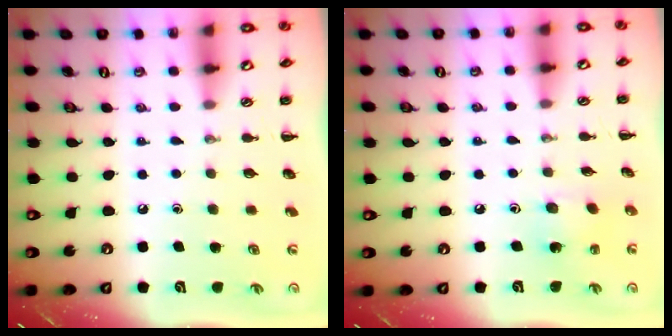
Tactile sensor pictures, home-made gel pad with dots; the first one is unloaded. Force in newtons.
{"total": 3.6, "press": 3.4, "slide": 1.2}